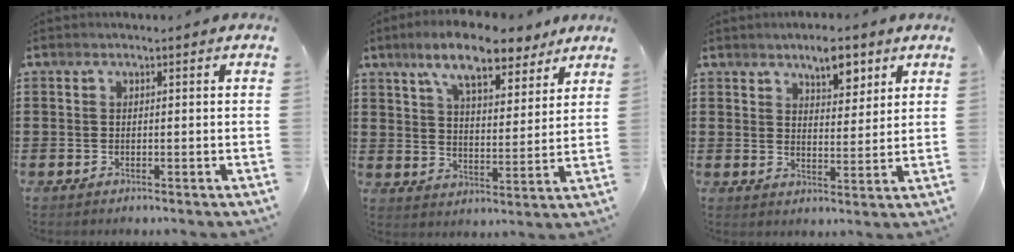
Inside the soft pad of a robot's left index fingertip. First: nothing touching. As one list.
[{"total": 10.6, "force": [8.2, 2.7, 6.1], "torque": [-0.125, -0.017, 0.147]}, {"total": 5.9, "force": [4.4, 2.4, 3.1], "torque": [-0.040, -0.011, 0.073]}]